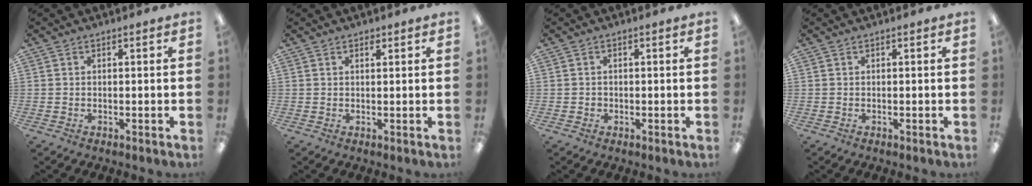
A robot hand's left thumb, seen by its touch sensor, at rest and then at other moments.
{"total": 0.8, "force": [0.6, 0.4, 0.3], "torque": [0.001, -0.004, 0.011]}
{"total": 0.8, "force": [-0.1, 0.8, 0.1], "torque": [-0.003, 0.004, -0.004]}
{"total": 0.0}